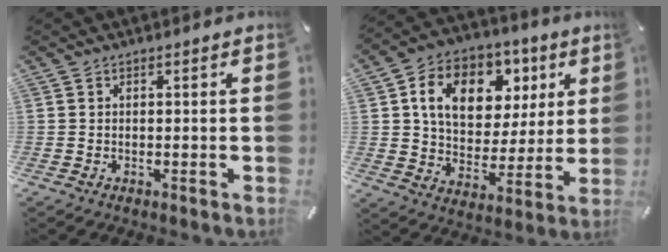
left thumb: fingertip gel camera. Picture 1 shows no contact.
{"total": 14.9, "force": [6.1, 11.1, 7.8], "torque": [-0.127, -0.014, 0.114]}